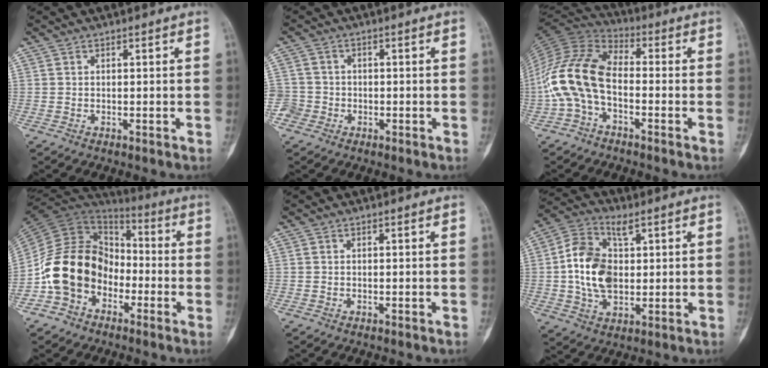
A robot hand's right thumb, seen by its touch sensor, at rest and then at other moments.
{"total": 3.6, "force": [-1.3, 3.4, 0.1], "torque": [0.015, 0.014, -0.029]}
{"total": 13.7, "force": [-2.9, 8.1, 10.6], "torque": [-0.221, 0.045, -0.068]}
{"total": 16.5, "force": [-5.5, 12.7, 9.0], "torque": [-0.151, 0.069, -0.112]}
{"total": 0.0}
{"total": 12.6, "force": [1.6, 8.1, 9.4], "torque": [-0.176, 0.010, 0.027]}